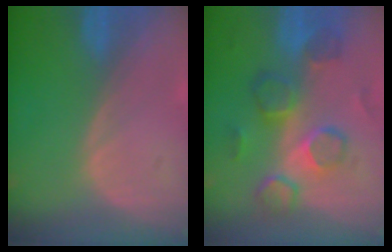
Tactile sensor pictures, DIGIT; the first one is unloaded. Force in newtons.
{"total": 8.8, "press": 8.4, "slide": 2.6}